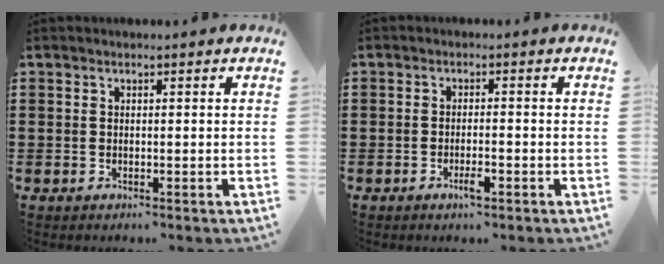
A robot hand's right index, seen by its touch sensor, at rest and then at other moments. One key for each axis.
{"total": 2.5, "fx": -1.2, "fy": 0.4, "fz": 2.1, "tx": -0.042, "ty": -0.004, "tz": -0.024}